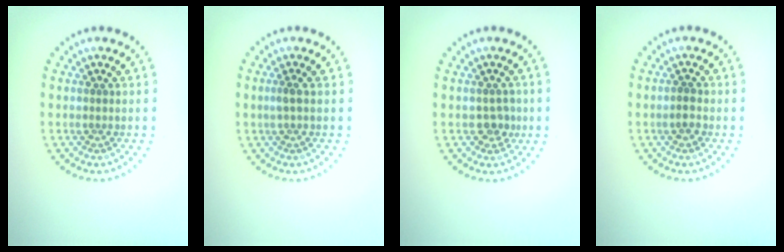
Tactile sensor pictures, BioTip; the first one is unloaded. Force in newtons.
{"total": 1.0, "press": 0.8, "slide": 0.6}
{"total": 1.6, "press": 1.6, "slide": 0.5}
{"total": 1.3, "press": 1.2, "slide": 0.5}